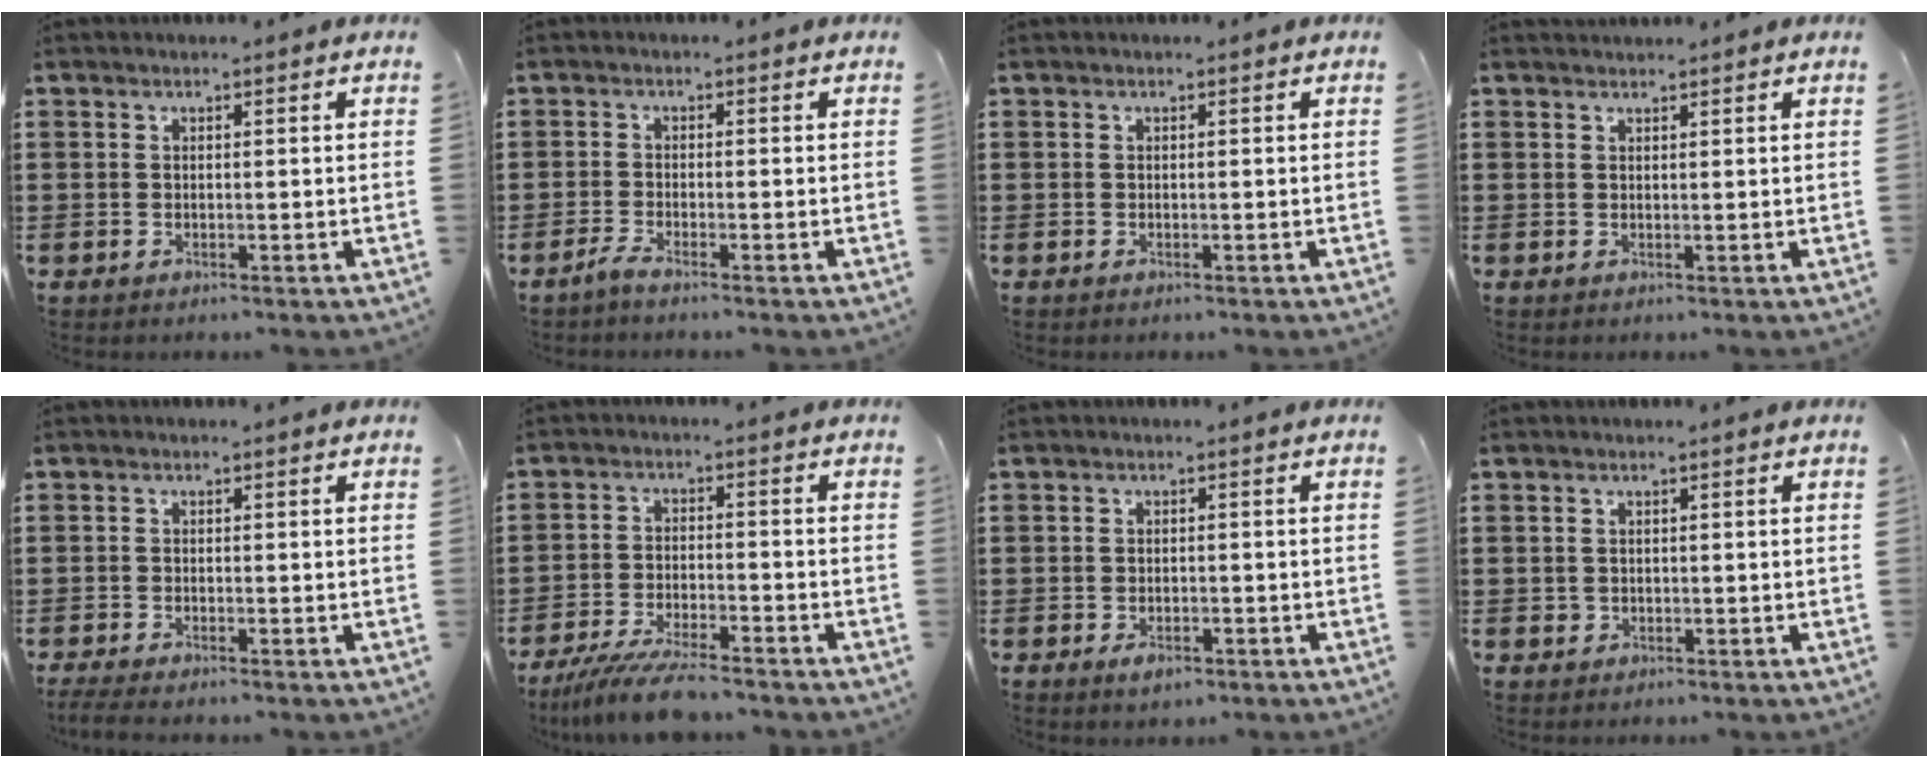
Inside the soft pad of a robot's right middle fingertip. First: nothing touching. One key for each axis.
{"total": 1.6, "fx": -1.2, "fy": -0.1, "fz": 1.0, "tx": -0.024, "ty": -0.003, "tz": -0.026}
{"total": 0.0}
{"total": 1.0, "fx": 1.0, "fy": -0.1, "fz": 0.0, "tx": -0.002, "ty": -0.001, "tz": 0.019}
{"total": 1.3, "fx": -1.2, "fy": 0.1, "fz": 0.7, "tx": -0.019, "ty": -0.004, "tz": -0.024}
{"total": 6.9, "fx": -6.2, "fy": 0.4, "fz": 3.1, "tx": -0.071, "ty": -0.009, "tz": -0.119}
{"total": 1.6, "fx": -1.1, "fy": 0.8, "fz": 0.8, "tx": -0.018, "ty": -0.003, "tz": -0.021}
{"total": 0.6, "fx": 0.0, "fy": 0.6, "fz": 0.2, "tx": -0.005, "ty": 0.005, "tz": -0.002}